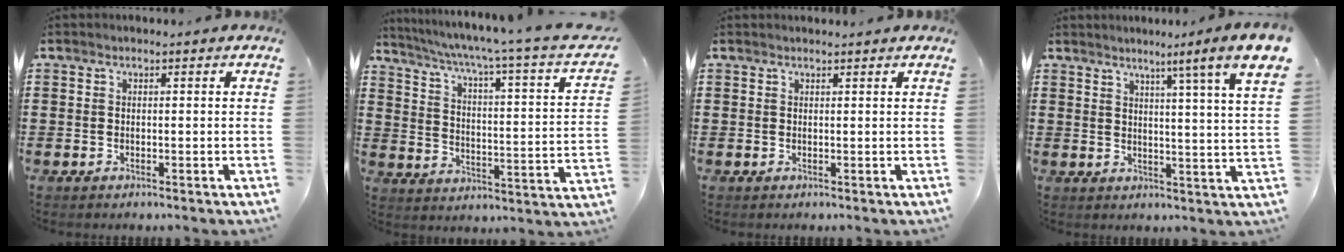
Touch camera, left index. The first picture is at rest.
{"total": 4.2, "force": [2.7, -0.7, 3.1], "torque": [-0.072, -0.040, 0.031]}
{"total": 0.5, "force": [0.5, 0.0, 0.1], "torque": [-0.004, 0.000, 0.011]}
{"total": 5.2, "force": [3.4, -1.8, 3.5], "torque": [-0.066, -0.037, 0.041]}